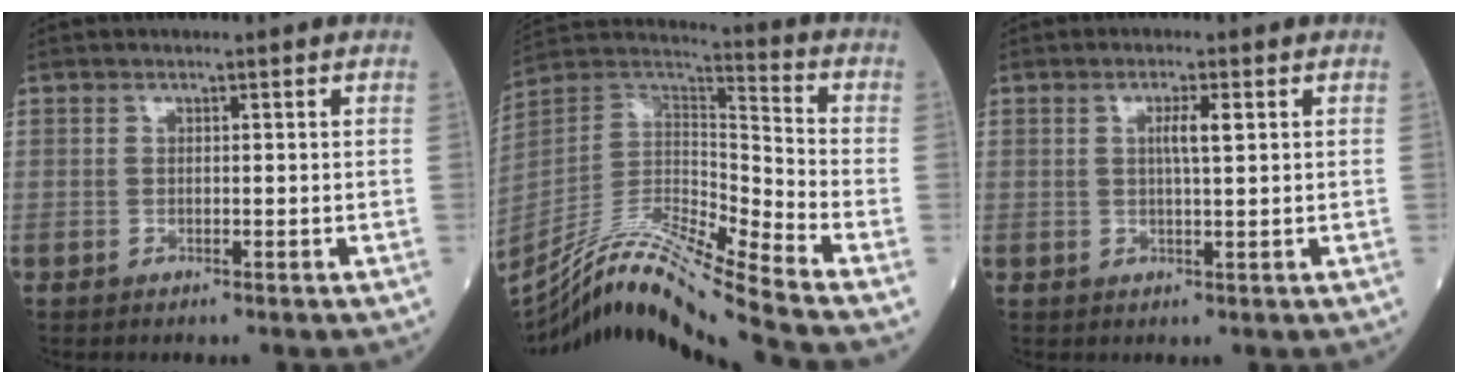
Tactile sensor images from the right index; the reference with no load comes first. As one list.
[{"total": 19.9, "force": [-17.3, -2.2, 9.6], "torque": [-0.188, 0.006, -0.315]}, {"total": 2.7, "force": [0.7, 0.0, 2.6], "torque": [-0.048, 0.000, 0.011]}]